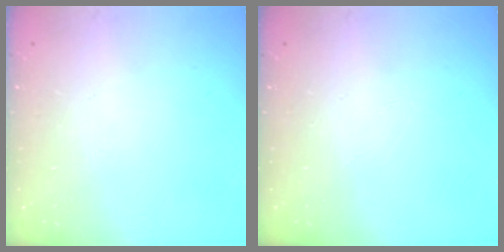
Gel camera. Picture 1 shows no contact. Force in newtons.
{"total": 0.0}